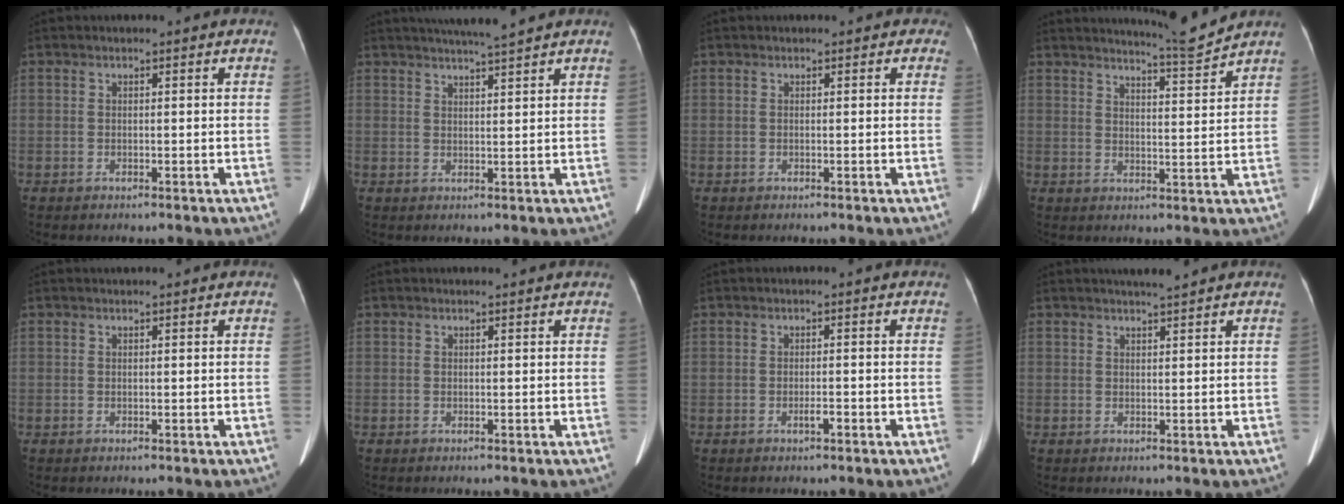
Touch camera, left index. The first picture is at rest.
{"total": 6.2, "force": [5.4, -0.7, 2.9], "torque": [-0.049, 0.011, 0.082]}
{"total": 0.5, "force": [0.2, 0.5, 0.1], "torque": [0.009, 0.000, -0.004]}
{"total": 5.8, "force": [5.6, -1.6, 0.6], "torque": [-0.024, -0.028, 0.087]}
{"total": 1.2, "force": [1.0, 0.2, 0.6], "torque": [-0.004, 0.016, 0.013]}
{"total": 1.2, "force": [1.2, 0.0, 0.2], "torque": [-0.005, 0.006, 0.015]}
{"total": 1.1, "force": [-0.8, 0.1, 0.8], "torque": [-0.017, -0.002, -0.012]}
{"total": 2.6, "force": [2.3, -0.1, 1.3], "torque": [-0.015, 0.005, 0.037]}